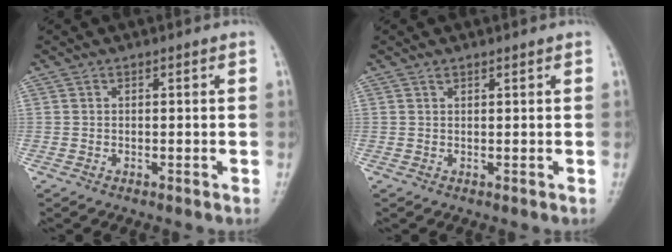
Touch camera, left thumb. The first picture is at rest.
{"total": 0.6, "force": [0.5, 0.2, 0.2], "torque": [-0.006, -0.004, 0.010]}